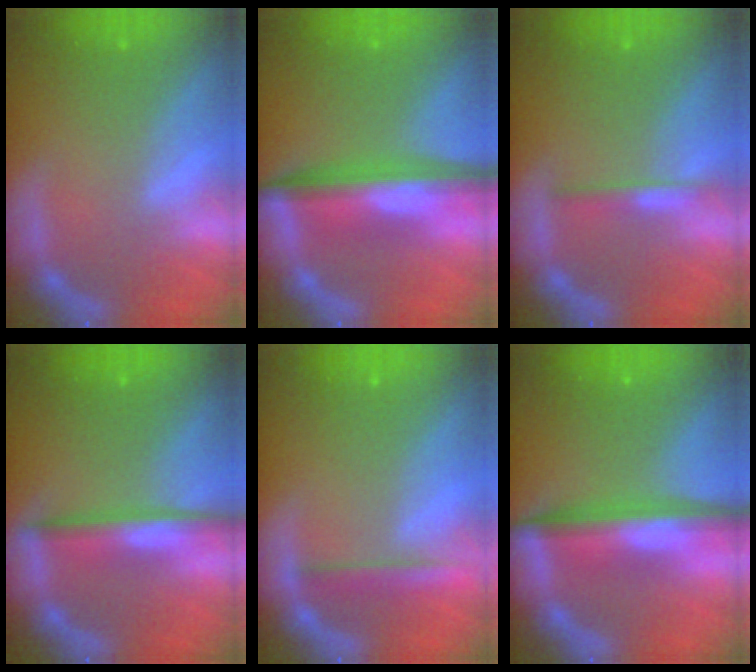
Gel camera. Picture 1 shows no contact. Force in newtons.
{"total": 8.1}
{"total": 1.9}
{"total": 4.5}
{"total": 2.5}
{"total": 7.1}